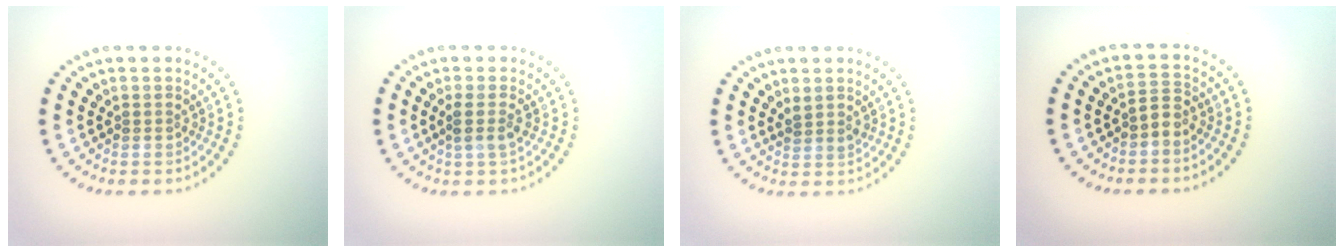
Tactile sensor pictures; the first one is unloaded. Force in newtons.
{"total": 1.5, "press": 1.2, "slide": 1.0}
{"total": 1.3, "press": 1.0, "slide": 0.8}
{"total": 1.4, "press": 1.2, "slide": 0.8}